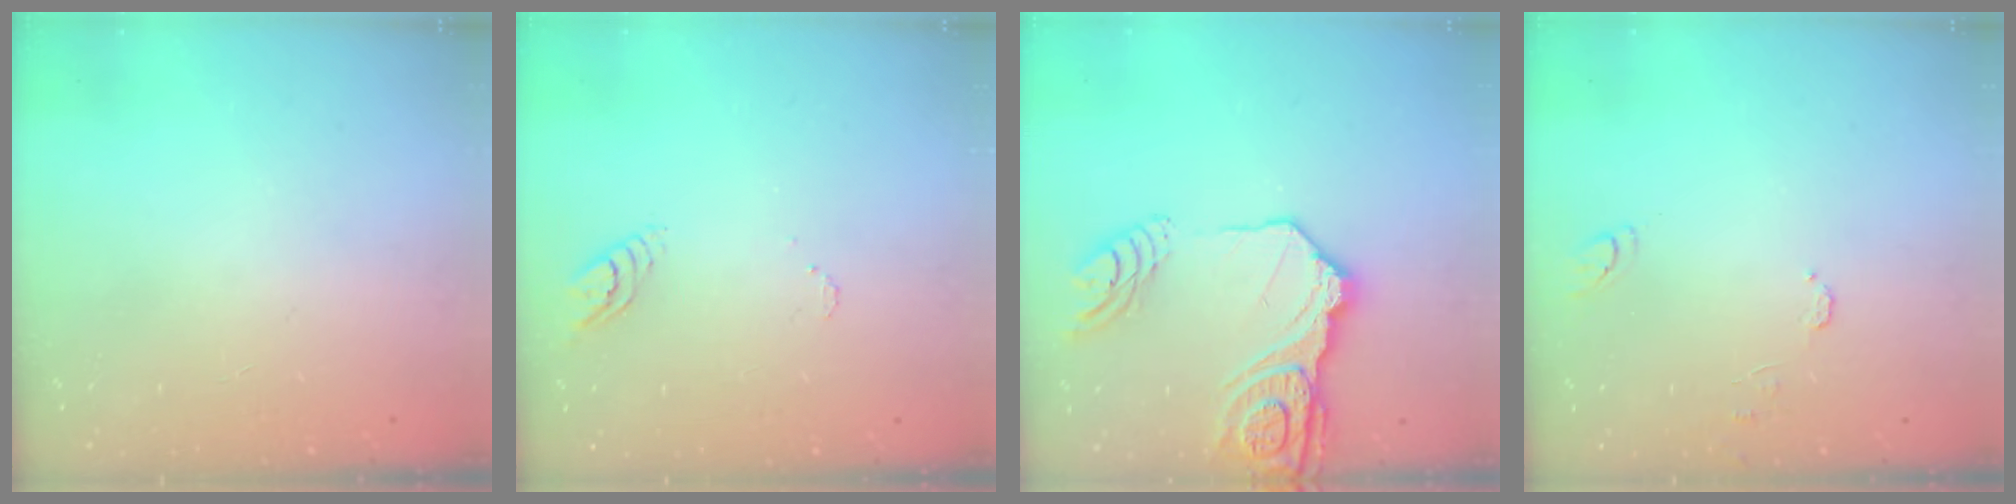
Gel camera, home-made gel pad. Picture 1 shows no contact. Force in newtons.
{"total": 3.5, "press": 3.5, "slide": 0.3}
{"total": 19.1, "press": 19.0, "slide": 2.1}
{"total": 6.0, "press": 5.9, "slide": 0.6}